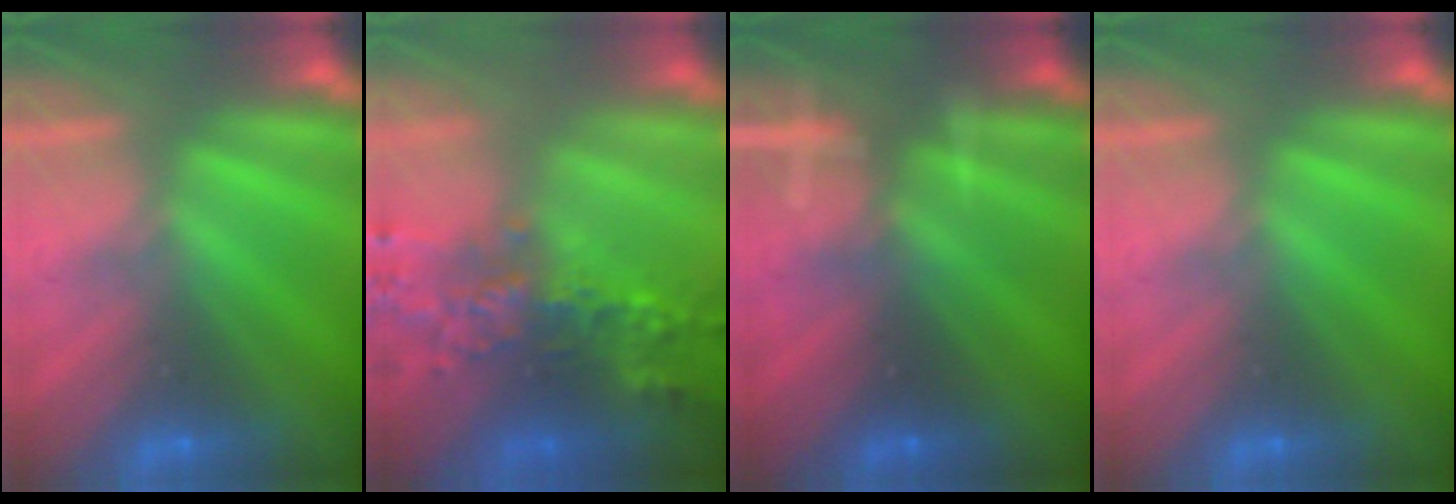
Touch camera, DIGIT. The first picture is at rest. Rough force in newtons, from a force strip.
{"total": 6.5}
{"total": 3.2}
{"total": 0.0}